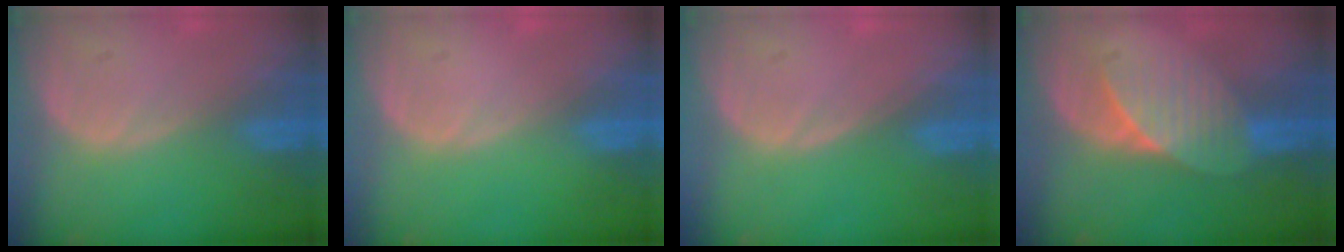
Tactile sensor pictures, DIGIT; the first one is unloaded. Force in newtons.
{"total": 0.0}
{"total": 0.0}
{"total": 6.7, "press": 6.3, "slide": 2.4}